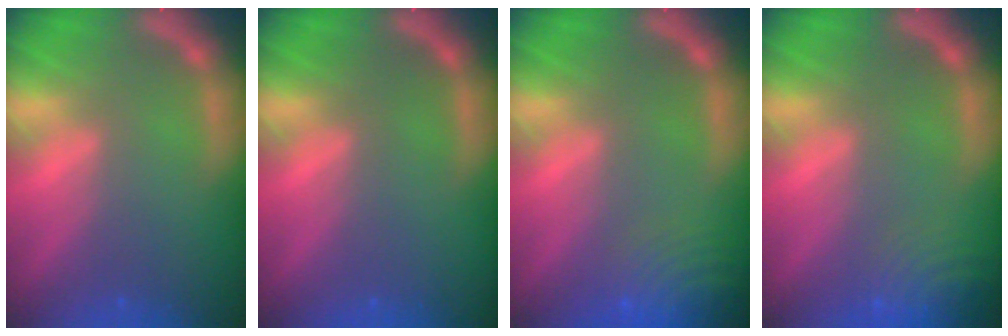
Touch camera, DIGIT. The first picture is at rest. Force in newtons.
{"total": 0.0}
{"total": 10.0}
{"total": 7.5}